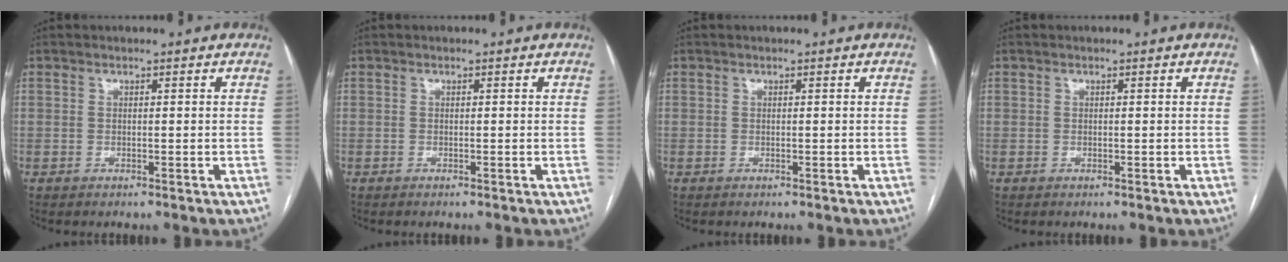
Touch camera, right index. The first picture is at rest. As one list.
[{"total": 0.0}, {"total": 0.0}, {"total": 0.0}]